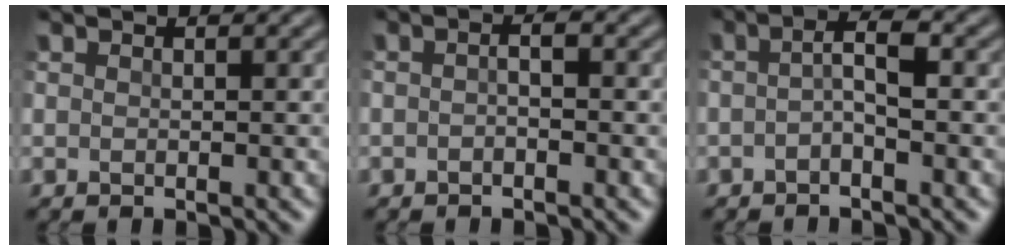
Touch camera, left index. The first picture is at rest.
{"total": 1.2, "force": [-0.5, 0.4, 1.0], "torque": [-0.018, -0.002, -0.015]}
{"total": 2.5, "force": [-0.6, 0.5, 2.3], "torque": [-0.045, 0.008, -0.017]}